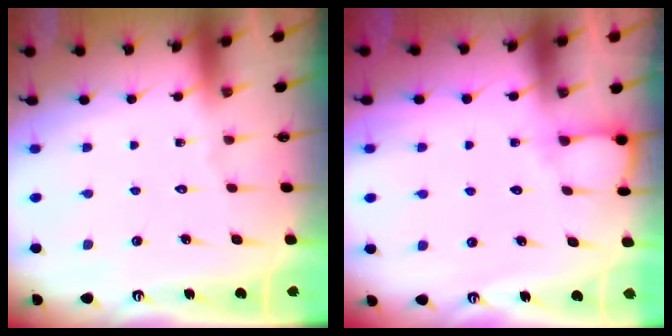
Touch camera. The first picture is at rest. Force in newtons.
{"total": 3.8, "press": 3.8, "slide": 0.3}